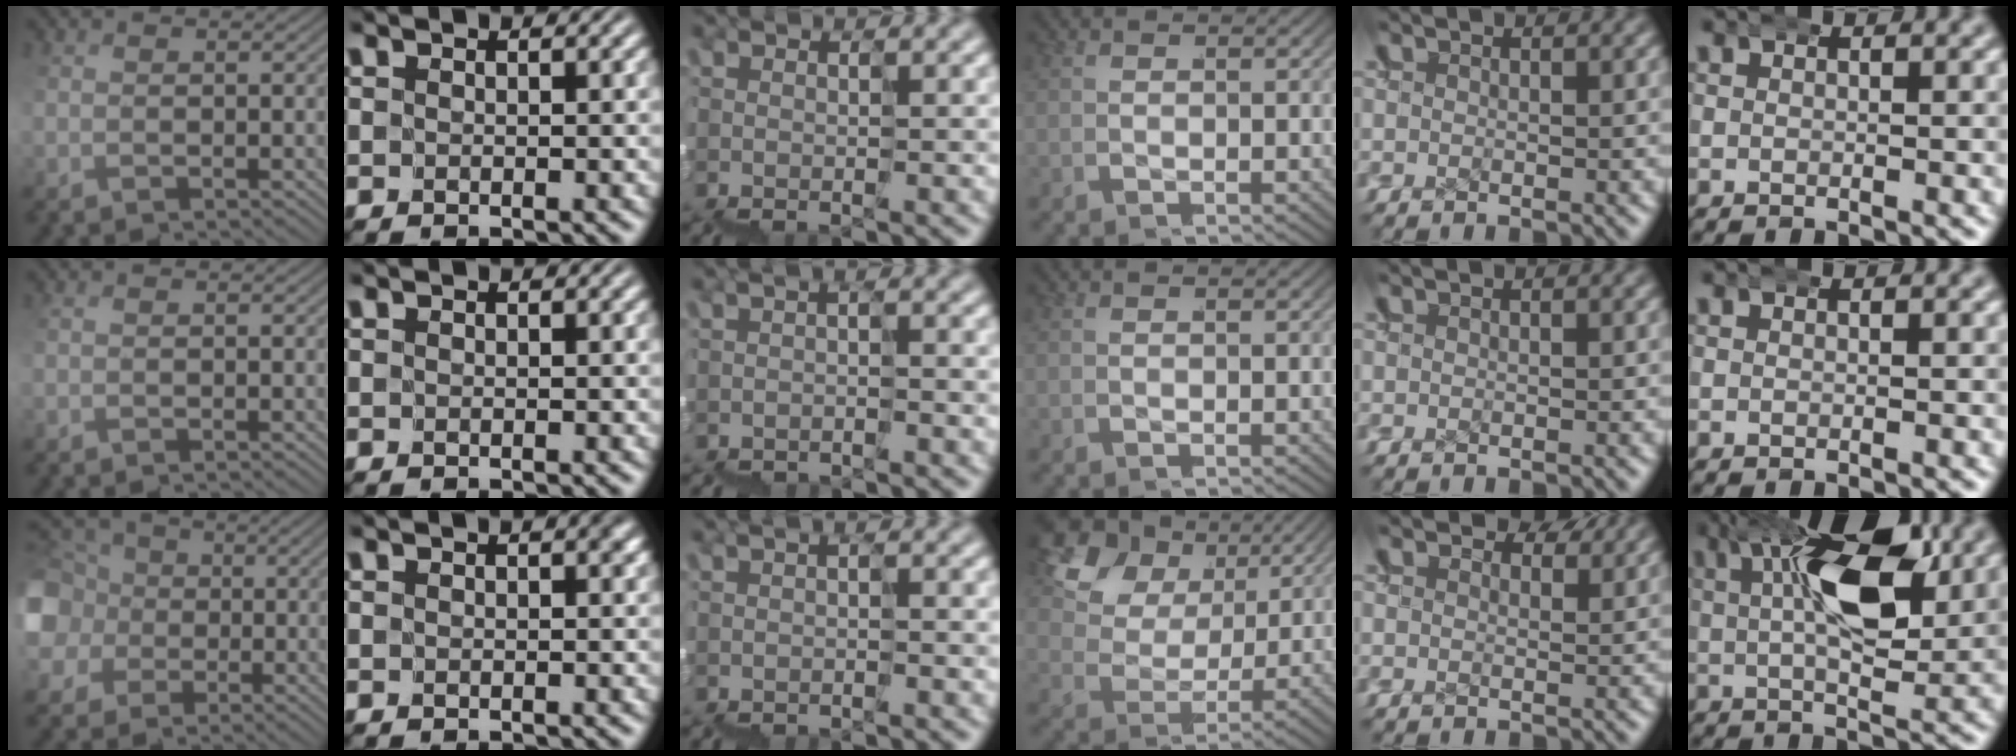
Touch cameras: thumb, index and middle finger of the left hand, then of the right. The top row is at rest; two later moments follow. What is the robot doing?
{"motion": "wrap", "object": "ethernet cable"}